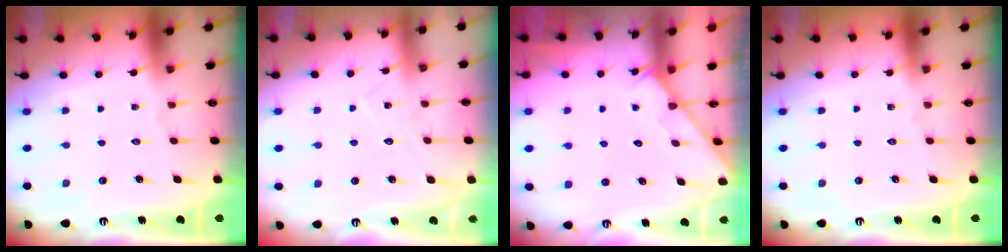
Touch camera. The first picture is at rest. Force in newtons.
{"total": 6.6, "press": 6.6, "slide": 0.4}
{"total": 1.6, "press": 1.6, "slide": 0.1}
{"total": 0.0}